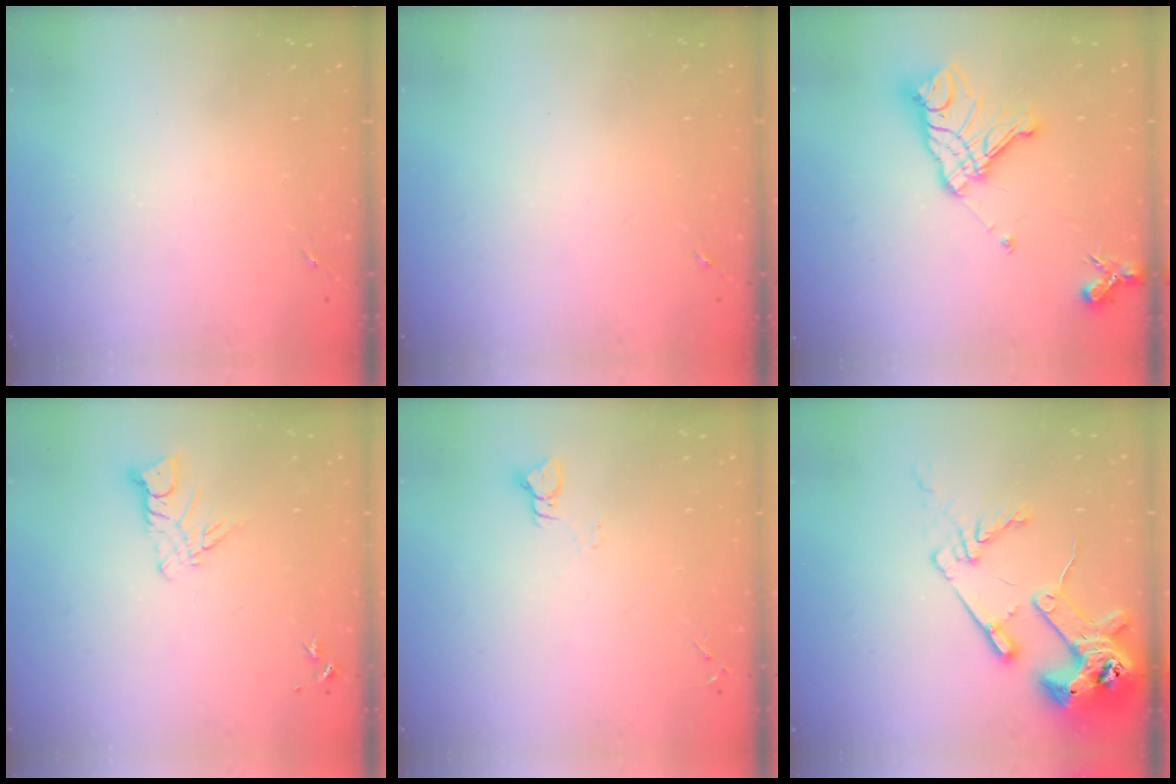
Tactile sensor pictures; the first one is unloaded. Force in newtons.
{"total": 0.0}
{"total": 17.5, "press": 17.3, "slide": 2.0}
{"total": 7.0, "press": 7.0, "slide": 0.7}
{"total": 2.9, "press": 2.9, "slide": 0.3}
{"total": 16.9, "press": 16.8, "slide": 1.8}